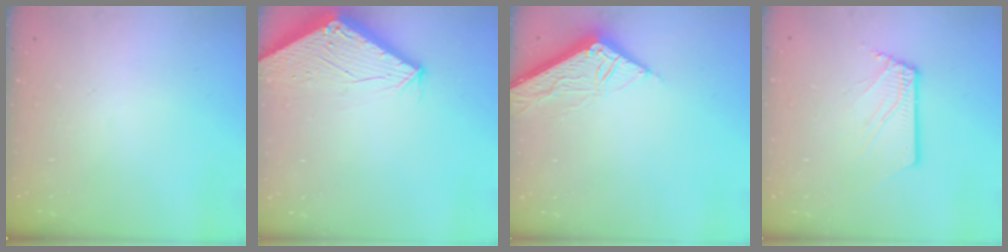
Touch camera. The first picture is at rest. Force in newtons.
{"total": 2.7, "press": 2.7, "slide": 0.1}
{"total": 7.0, "press": 6.9, "slide": 0.4}
{"total": 2.5, "press": 2.5, "slide": 0.3}